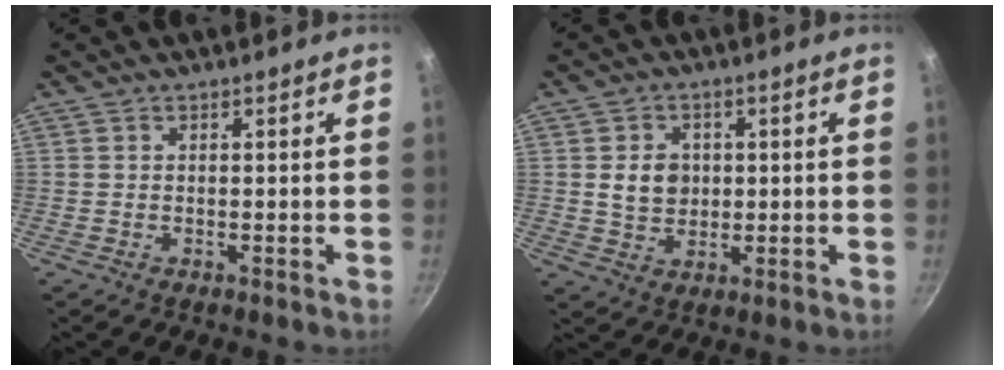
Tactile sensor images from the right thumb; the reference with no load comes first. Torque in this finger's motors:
{"motor_torque": [0.38, 1.37, 0.77, -0.31, 0.15]}